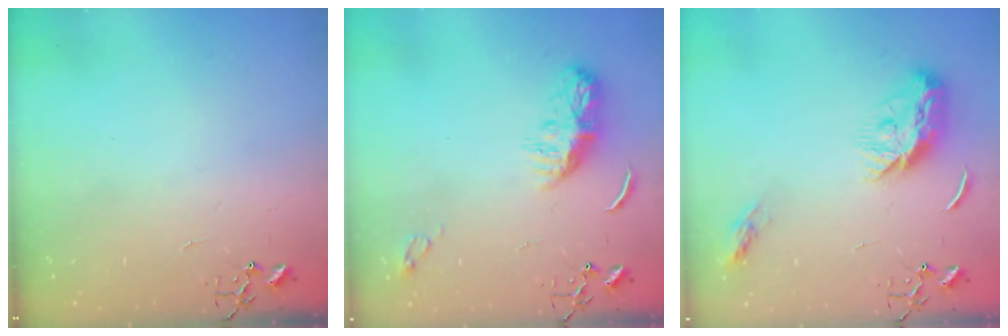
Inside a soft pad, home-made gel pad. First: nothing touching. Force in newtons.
{"total": 8.7, "press": 8.7, "slide": 0.3}
{"total": 11.0, "press": 11.0, "slide": 0.1}